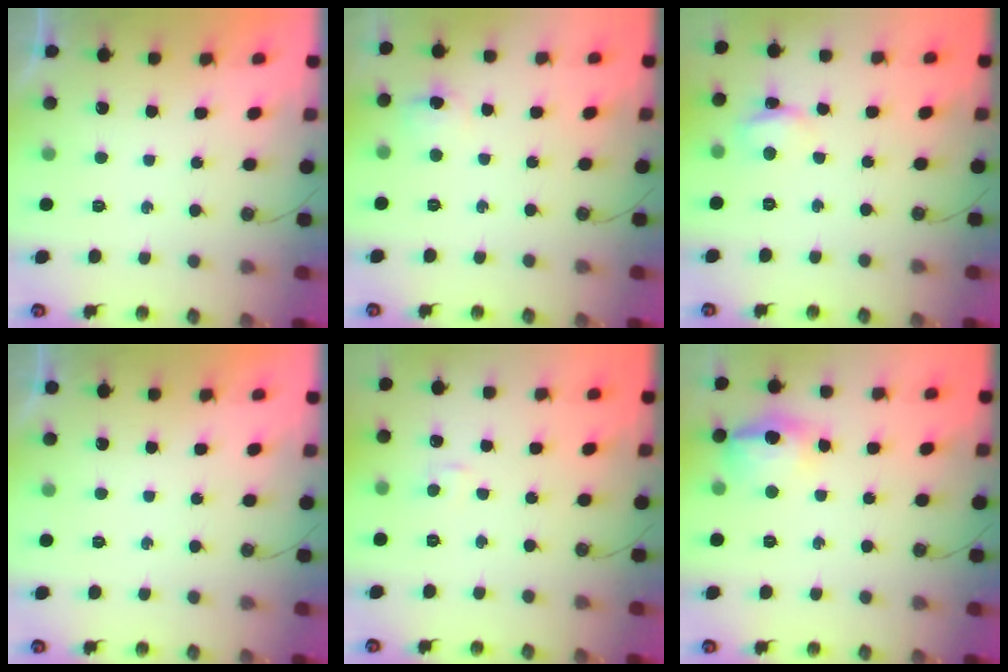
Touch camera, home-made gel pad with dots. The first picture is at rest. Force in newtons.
{"total": 6.3, "press": 4.9, "slide": 3.9}
{"total": 3.6, "press": 3.6, "slide": 0.3}
{"total": 0.0}
{"total": 3.1, "press": 3.0, "slide": 0.4}
{"total": 14.0, "press": 13.9, "slide": 1.5}